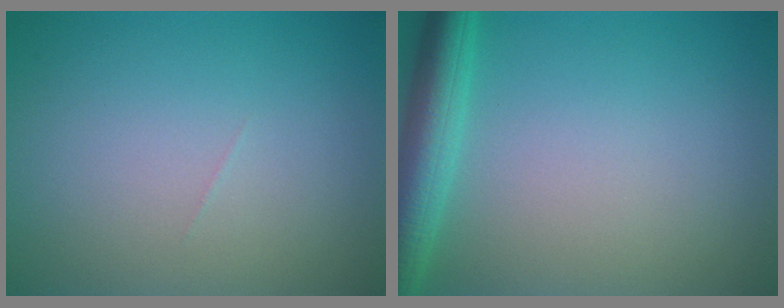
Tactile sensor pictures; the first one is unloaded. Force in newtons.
{"total": 4.5, "press": 4.5, "slide": 0.2}